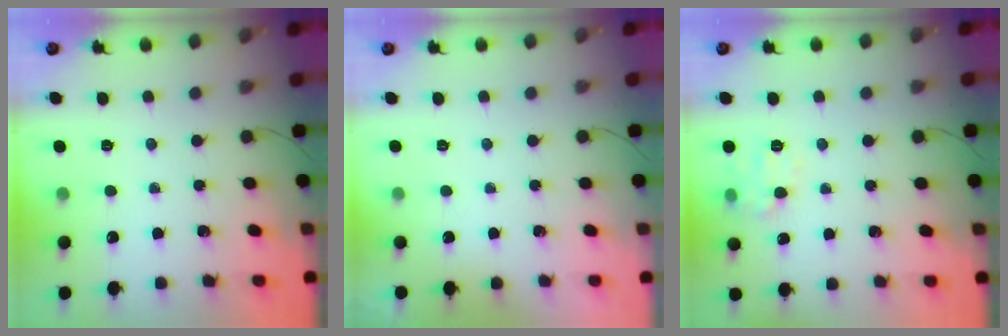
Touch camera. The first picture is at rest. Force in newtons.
{"total": 1.9, "press": 1.9, "slide": 0.3}
{"total": 8.5, "press": 8.5, "slide": 0.6}